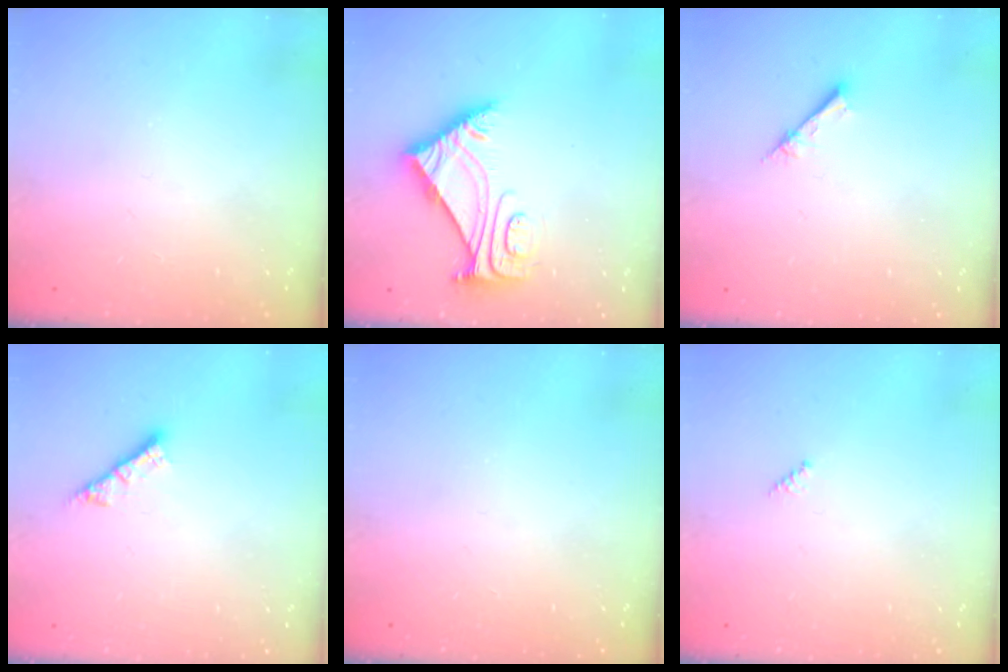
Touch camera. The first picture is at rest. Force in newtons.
{"total": 8.0, "press": 8.0, "slide": 0.6}
{"total": 2.4, "press": 2.4, "slide": 0.3}
{"total": 4.8, "press": 4.8, "slide": 0.3}
{"total": 0.0}
{"total": 2.0, "press": 2.0, "slide": 0.2}